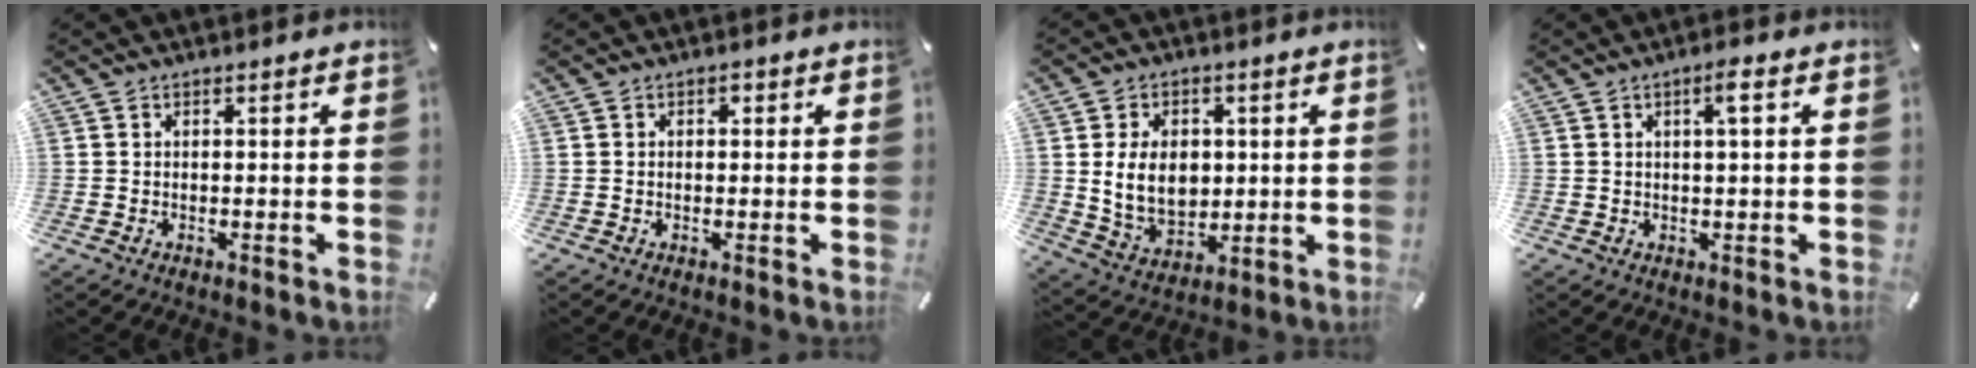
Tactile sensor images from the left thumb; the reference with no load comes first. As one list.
[{"total": 1.1, "force": [0.1, 0.8, 0.7], "torque": [-0.015, 0.006, 0.001]}, {"total": 10.8, "force": [1.3, 8.4, 6.8], "torque": [-0.139, 0.004, 0.024]}, {"total": 3.4, "force": [1.2, 0.5, 3.2], "torque": [-0.064, 0.004, 0.017]}]